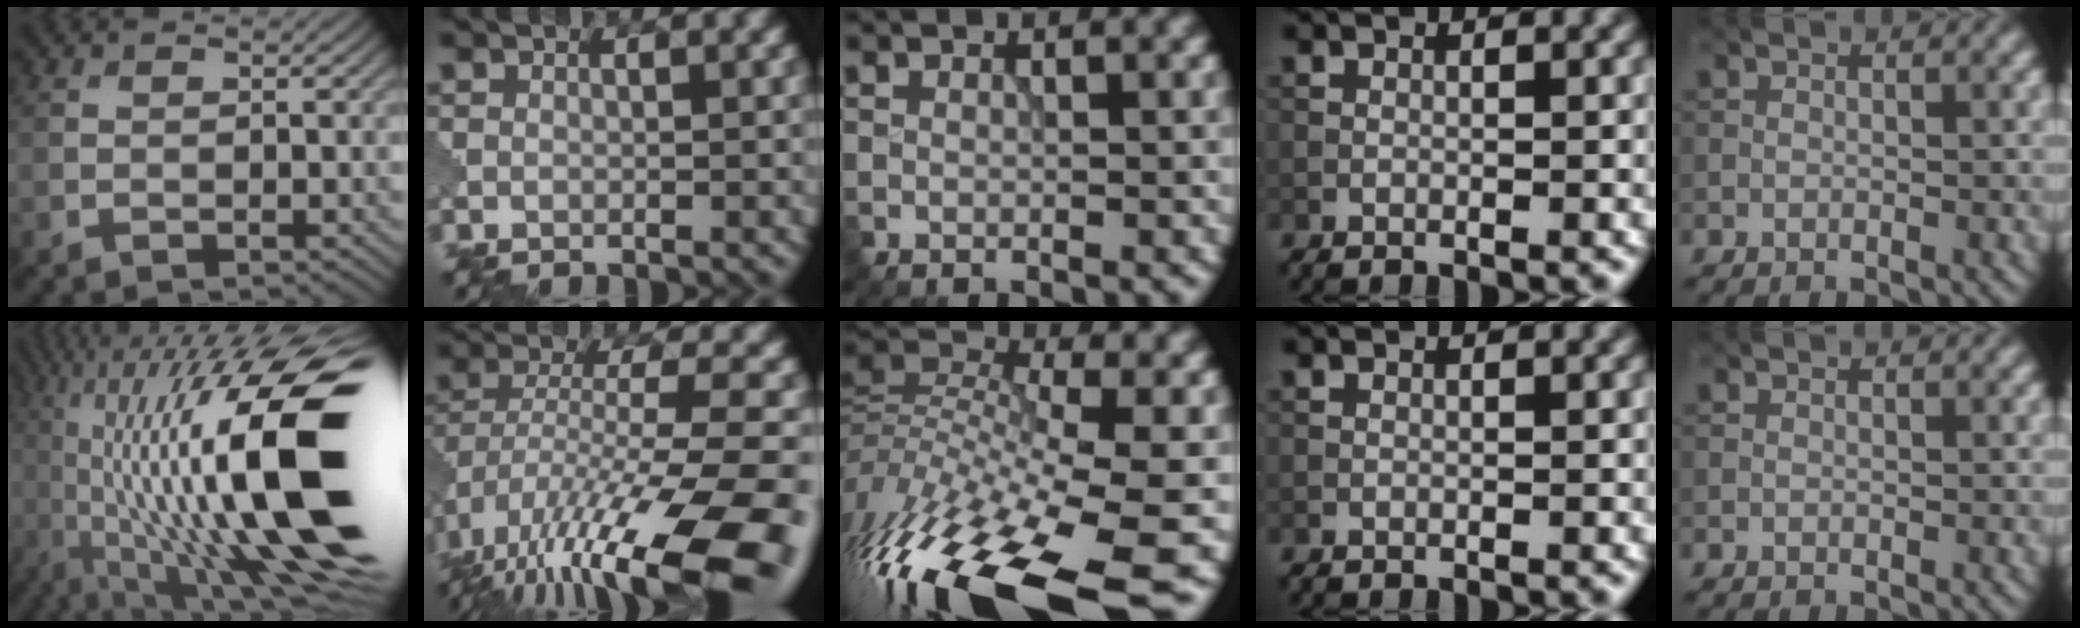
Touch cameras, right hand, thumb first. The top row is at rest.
{"thumb": {"total": 21.7, "force": [-2.1, 6.6, 20.5], "torque": [-0.352, 0.015, -0.040]}, "index": {"total": 16.3, "force": [-8.9, 4.4, 12.9], "torque": [-0.233, -0.006, -0.139]}, "middle": {"total": 16.6, "force": [-7.7, 6.0, 13.4], "torque": [-0.278, 0.000, -0.131]}}